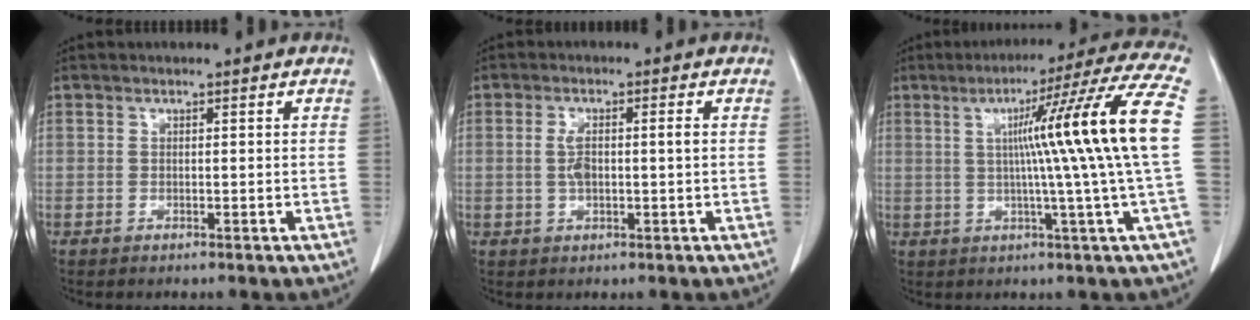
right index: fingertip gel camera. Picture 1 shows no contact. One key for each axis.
{"total": 4.1, "fx": 0.1, "fy": 1.1, "fz": 4.0, "tx": -0.085, "ty": 0.007, "tz": 0.002}
{"total": 16.8, "fx": 1.8, "fy": -2.8, "fz": 16.5, "tx": -0.220, "ty": 0.014, "tz": 0.015}